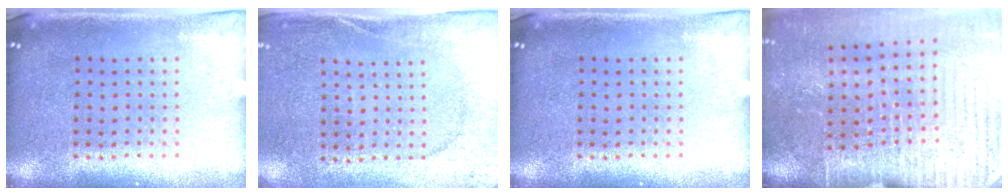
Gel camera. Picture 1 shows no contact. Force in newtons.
{"total": 2.6, "press": 2.4, "slide": 0.9}
{"total": 0.0}
{"total": 4.1, "press": 3.9, "slide": 1.3}